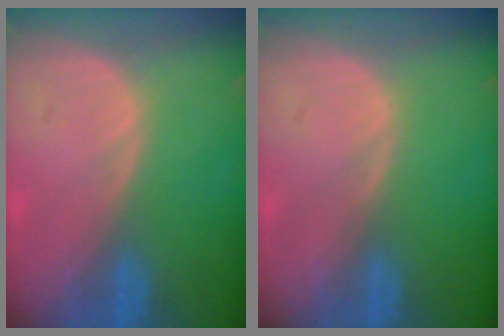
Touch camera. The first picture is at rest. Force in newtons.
{"total": 0.0}